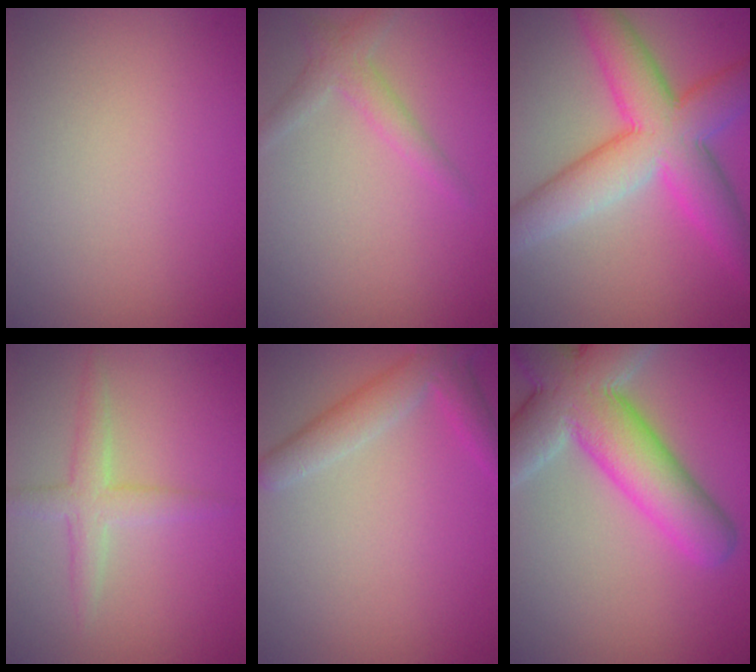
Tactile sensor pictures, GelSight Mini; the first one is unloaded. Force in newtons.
{"total": 1.9, "press": 1.9, "slide": 0.1}
{"total": 9.0, "press": 9.0, "slide": 0.0}
{"total": 2.4, "press": 2.4, "slide": 0.2}
{"total": 3.2, "press": 3.2, "slide": 0.2}
{"total": 9.9, "press": 9.9, "slide": 0.8}